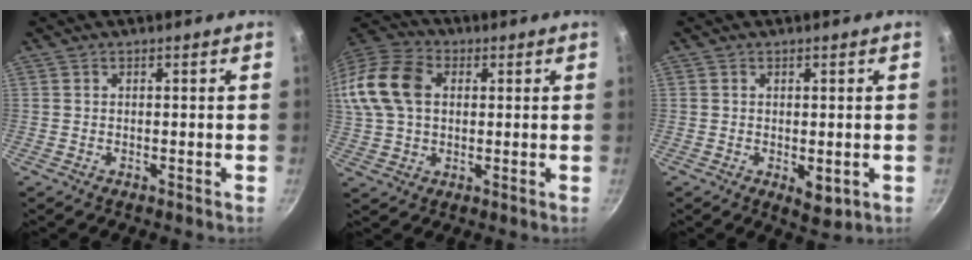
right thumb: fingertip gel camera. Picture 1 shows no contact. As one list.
[{"total": 18.9, "force": [3.8, 13.7, 12.4], "torque": [-0.275, 0.032, 0.058]}, {"total": 3.4, "force": [-0.5, 1.7, 2.8], "torque": [-0.039, -0.009, -0.001]}]